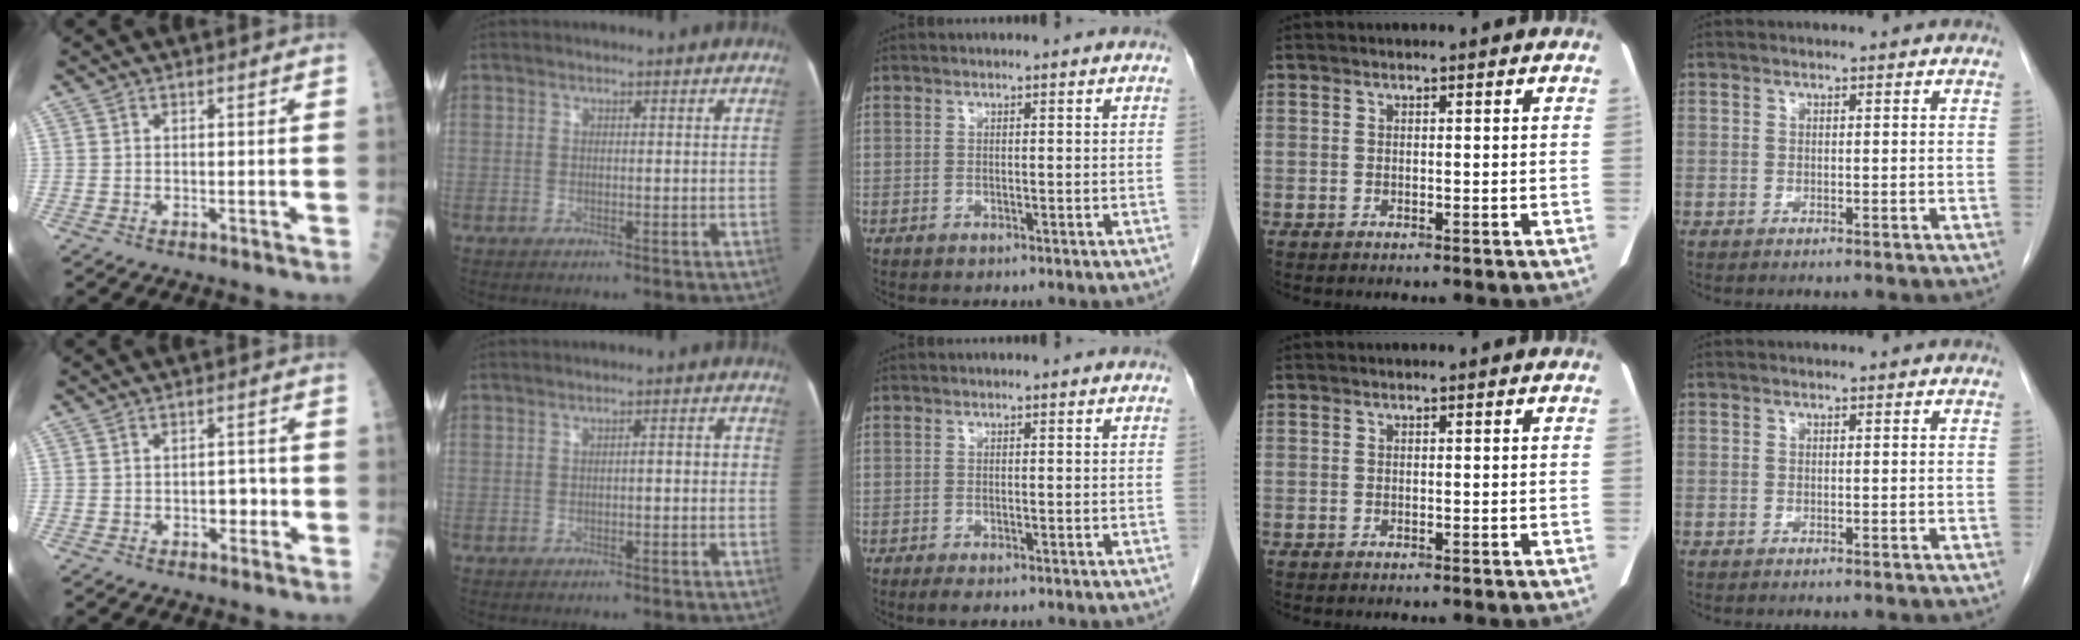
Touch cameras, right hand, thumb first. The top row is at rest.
{"thumb": {"total": 3.2, "force": [-0.8, 2.0, 2.4], "torque": [-0.016, 0.009, -0.010]}, "index": {"total": 1.9, "force": [-0.5, 0.5, 1.7], "torque": [-0.022, 0.011, -0.008]}, "middle": {"total": 1.7, "force": [-1.2, 0.5, 1.2], "torque": [-0.021, -0.005, -0.017]}}